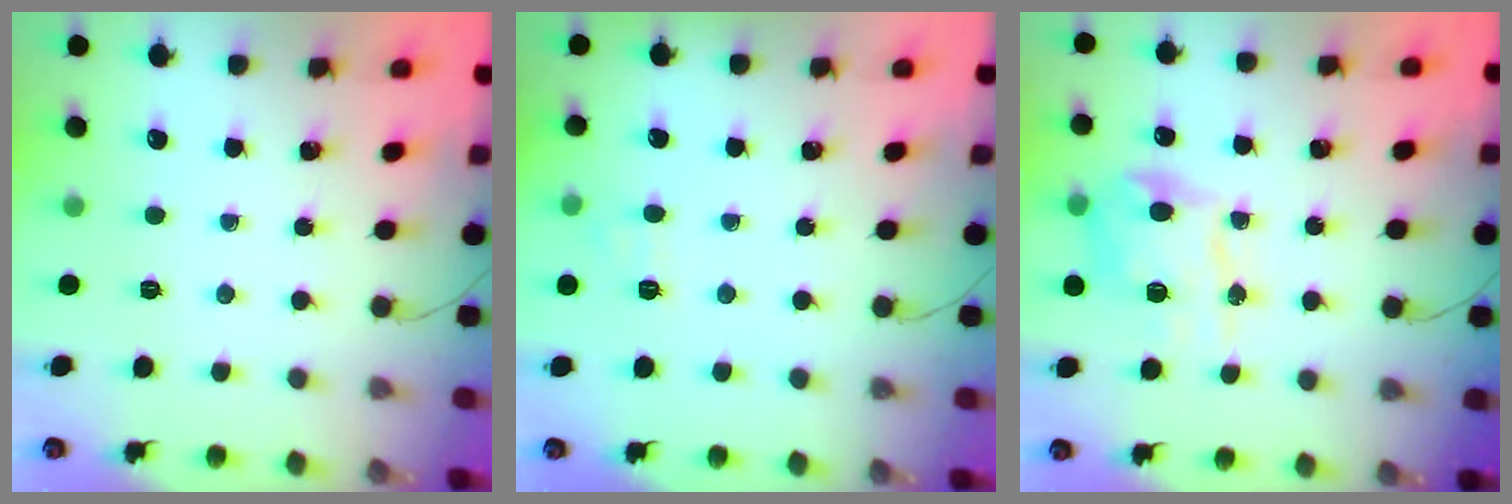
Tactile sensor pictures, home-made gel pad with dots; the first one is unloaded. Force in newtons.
{"total": 6.3, "press": 6.1, "slide": 1.6}
{"total": 12.2, "press": 12.1, "slide": 0.5}